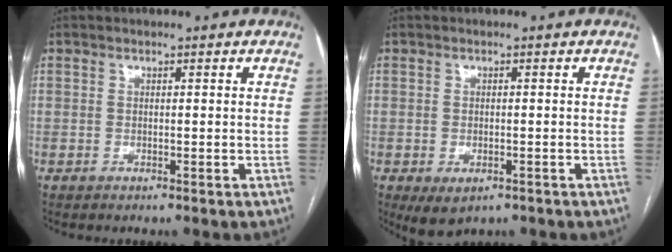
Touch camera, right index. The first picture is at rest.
{"total": 3.9, "force": [-2.0, 2.1, 2.7], "torque": [-0.046, -0.007, -0.019]}